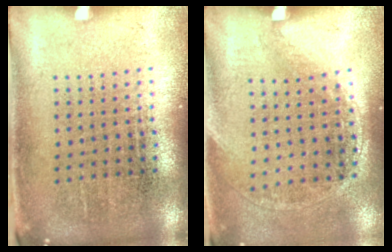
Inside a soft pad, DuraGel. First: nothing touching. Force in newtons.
{"total": 1.4, "press": 0.9, "slide": 1.0}